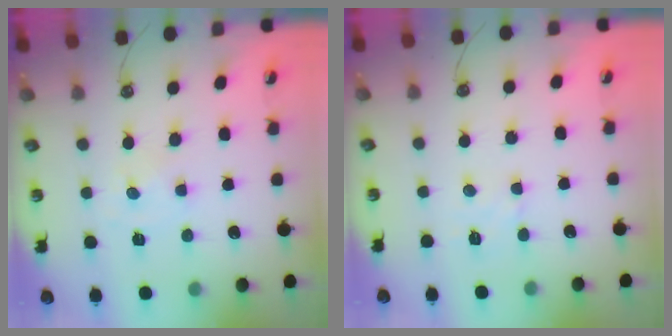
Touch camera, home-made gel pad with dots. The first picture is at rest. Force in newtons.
{"total": 2.8, "press": 2.7, "slide": 0.5}